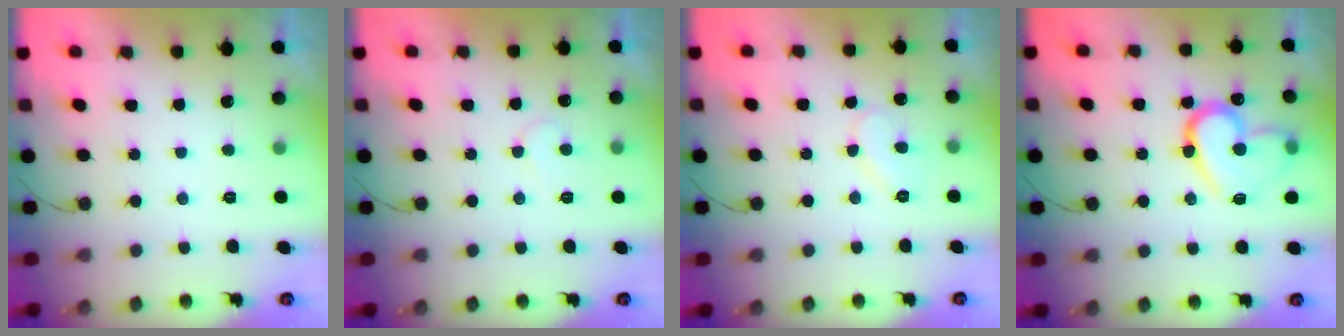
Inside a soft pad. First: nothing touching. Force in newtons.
{"total": 6.1, "press": 6.1, "slide": 0.5}
{"total": 7.2, "press": 7.2, "slide": 0.4}
{"total": 15.7, "press": 15.6, "slide": 1.7}